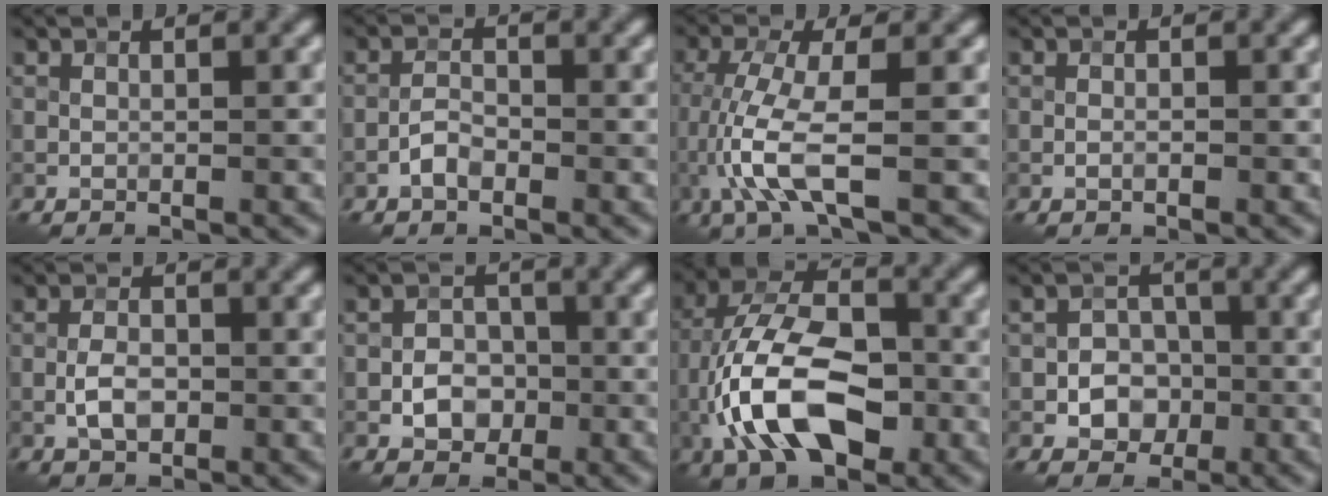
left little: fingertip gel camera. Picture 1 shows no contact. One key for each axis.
{"total": 1.8, "fx": -1.0, "fy": 0.9, "fz": 1.2, "tx": -0.020, "ty": 0.005, "tz": -0.023}
{"total": 5.6, "fx": -1.6, "fy": 1.2, "fz": 5.3, "tx": -0.128, "ty": -0.006, "tz": -0.032}
{"total": 0.7, "fx": -0.3, "fy": 0.3, "fz": 0.5, "tx": -0.010, "ty": -0.001, "tz": -0.005}
{"total": 2.6, "fx": -0.6, "fy": 1.5, "fz": 2.0, "tx": -0.038, "ty": 0.003, "tz": -0.015}
{"total": 3.0, "fx": -0.9, "fy": 2.4, "fz": 1.6, "tx": -0.018, "ty": 0.001, "tz": -0.019}
{"total": 11.5, "fx": -3.1, "fy": 6.3, "fz": 9.2, "tx": -0.190, "ty": 0.006, "tz": -0.067}
{"total": 3.8, "fx": -1.1, "fy": 3.1, "fz": 1.9, "tx": -0.006, "ty": 0.001, "tz": -0.026}